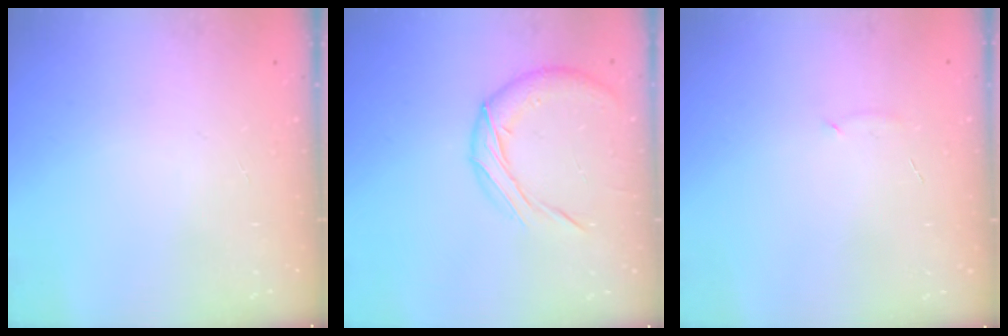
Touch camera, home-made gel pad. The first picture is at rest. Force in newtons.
{"total": 9.4, "press": 9.3, "slide": 1.3}
{"total": 5.0, "press": 4.9, "slide": 1.1}